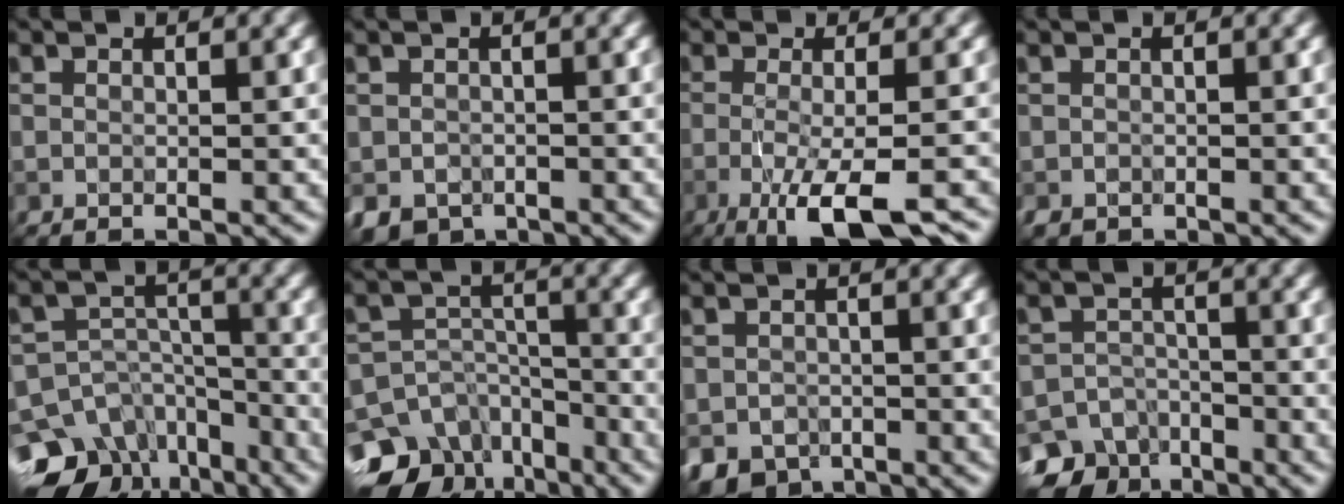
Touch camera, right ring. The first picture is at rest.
{"total": 2.7, "force": [-1.4, 2.0, 1.2], "torque": [-0.023, -0.011, -0.027]}
{"total": 8.8, "force": [-3.7, 2.7, 7.5], "torque": [-0.110, -0.011, -0.059]}
{"total": 0.9, "force": [-0.6, 0.7, 0.2], "torque": [-0.006, -0.003, -0.013]}
{"total": 14.7, "force": [-10.4, 9.5, 4.2], "torque": [-0.096, -0.022, -0.144]}
{"total": 13.2, "force": [-9.0, 8.8, 4.0], "torque": [-0.092, -0.018, -0.130]}
{"total": 3.9, "force": [-2.1, 2.8, 1.7], "torque": [-0.029, -0.015, -0.036]}
{"total": 7.9, "force": [-6.0, 4.9, 1.7], "torque": [-0.005, -0.007, -0.093]}